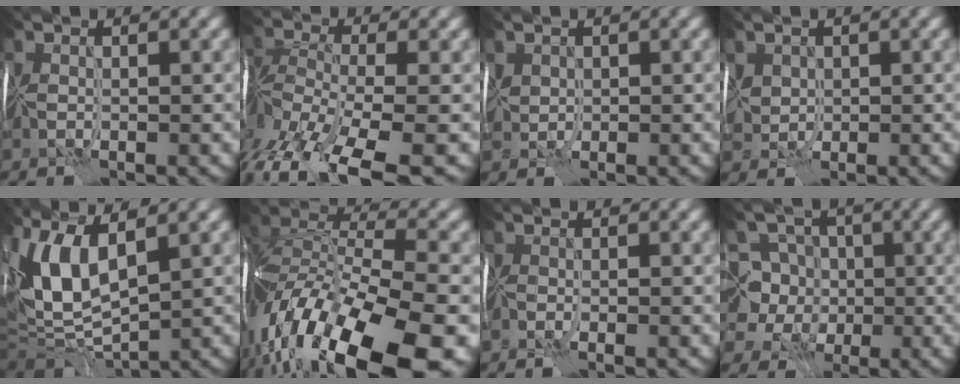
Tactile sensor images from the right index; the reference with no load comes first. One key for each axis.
{"total": 12.2, "fx": -7.4, "fy": 5.5, "fz": 8.0, "tx": -0.194, "ty": -0.016, "tz": -0.114}
{"total": 1.1, "fx": 0.4, "fy": 1.0, "fz": -0.1, "tx": -0.008, "ty": 0.006, "tz": 0.009}
{"total": 1.7, "fx": 0.7, "fy": 1.6, "fz": -0.1, "tx": -0.013, "ty": 0.006, "tz": 0.014}
{"total": 8.2, "fx": 2.2, "fy": 4.3, "fz": 6.7, "tx": -0.165, "ty": 0.008, "tz": 0.036}
{"total": 17.2, "fx": -9.2, "fy": 7.1, "fz": 12.6, "tx": -0.254, "ty": -0.015, "tz": -0.148}
{"total": 1.6, "fx": -1.0, "fy": 0.6, "fz": 1.1, "tx": -0.008, "ty": 0.000, "tz": -0.015}
{"total": 7.3, "fx": 0.6, "fy": 7.2, "fz": 1.5, "tx": -0.033, "ty": 0.040, "tz": -0.027}